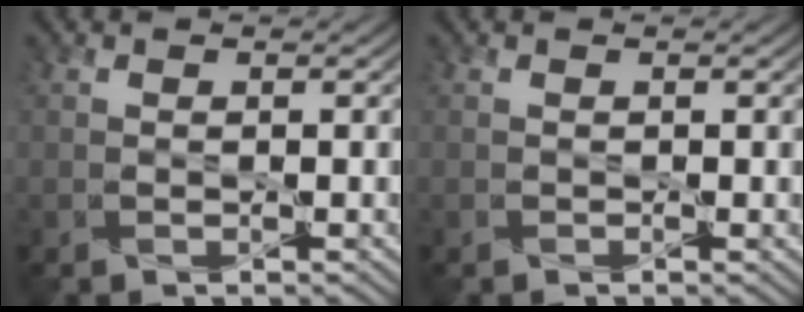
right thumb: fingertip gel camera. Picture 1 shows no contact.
{"total": 0.0}